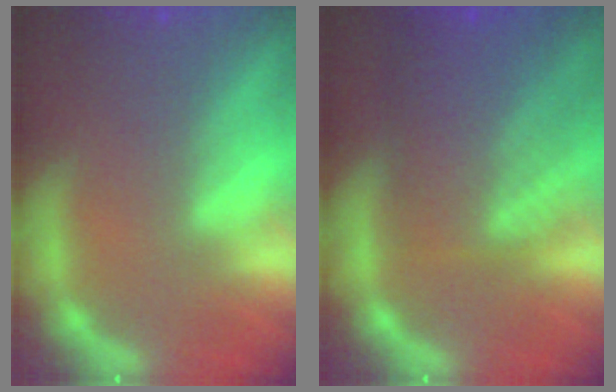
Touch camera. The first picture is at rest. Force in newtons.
{"total": 8.1}